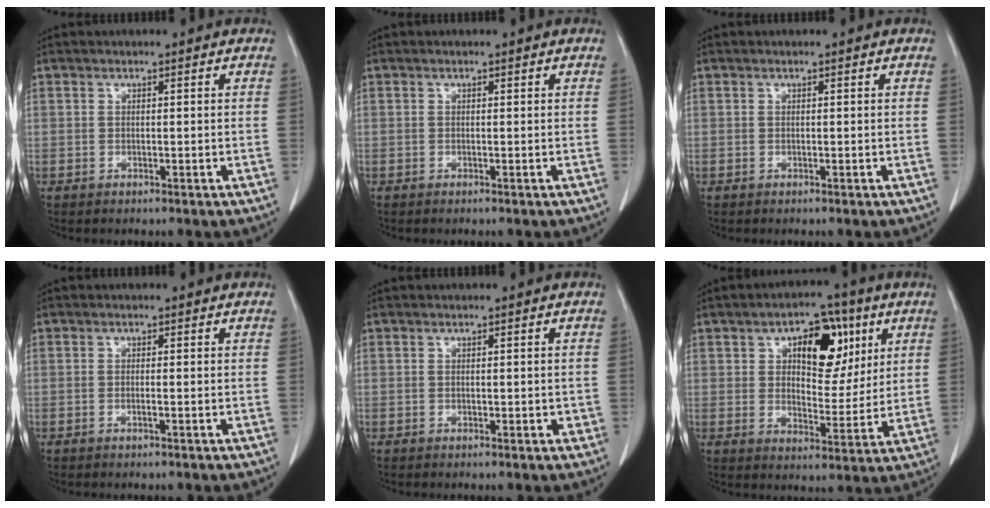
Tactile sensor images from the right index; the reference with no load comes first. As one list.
[{"total": 0.0}, {"total": 0.0}, {"total": 0.7, "force": [-0.3, -0.1, 0.6], "torque": [-0.016, 0.001, -0.002]}, {"total": 1.1, "force": [-0.1, 0.7, 0.9], "torque": [-0.014, 0.000, 0.004]}, {"total": 11.2, "force": [4.6, 5.8, 8.4], "torque": [-0.118, 0.020, 0.076]}]